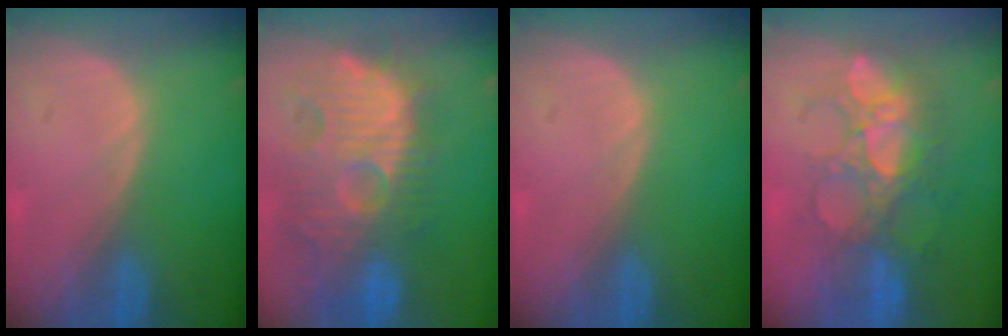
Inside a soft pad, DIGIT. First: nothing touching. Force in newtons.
{"total": 13.4, "press": 12.4, "slide": 5.0}
{"total": 0.0}
{"total": 8.9, "press": 8.7, "slide": 1.6}